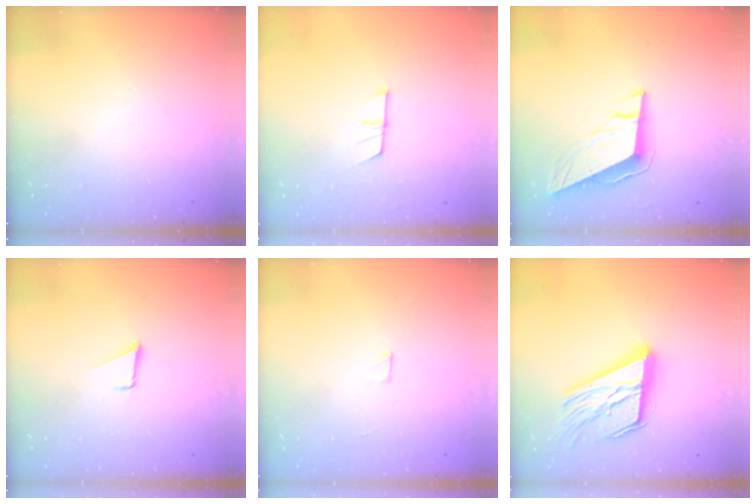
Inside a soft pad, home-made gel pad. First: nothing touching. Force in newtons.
{"total": 7.1, "press": 7.1, "slide": 0.6}
{"total": 9.6, "press": 9.4, "slide": 1.8}
{"total": 1.6, "press": 1.5, "slide": 0.1}
{"total": 2.0, "press": 2.0, "slide": 0.0}
{"total": 20.9, "press": 20.8, "slide": 2.2}